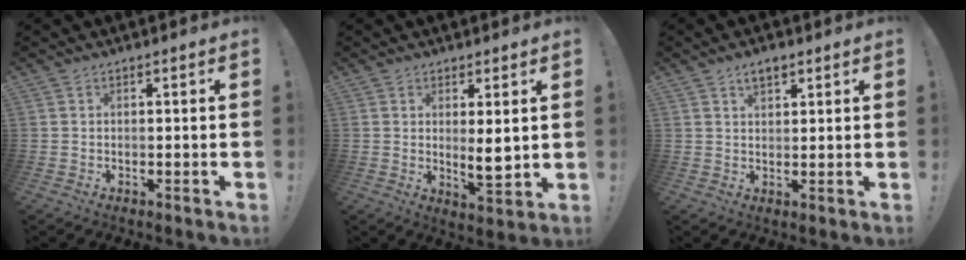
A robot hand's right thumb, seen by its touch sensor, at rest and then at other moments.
{"total": 6.2, "force": [1.4, 1.6, 5.8], "torque": [-0.067, -0.025, 0.023]}
{"total": 3.8, "force": [2.5, 2.0, 2.1], "torque": [-0.024, -0.009, 0.042]}